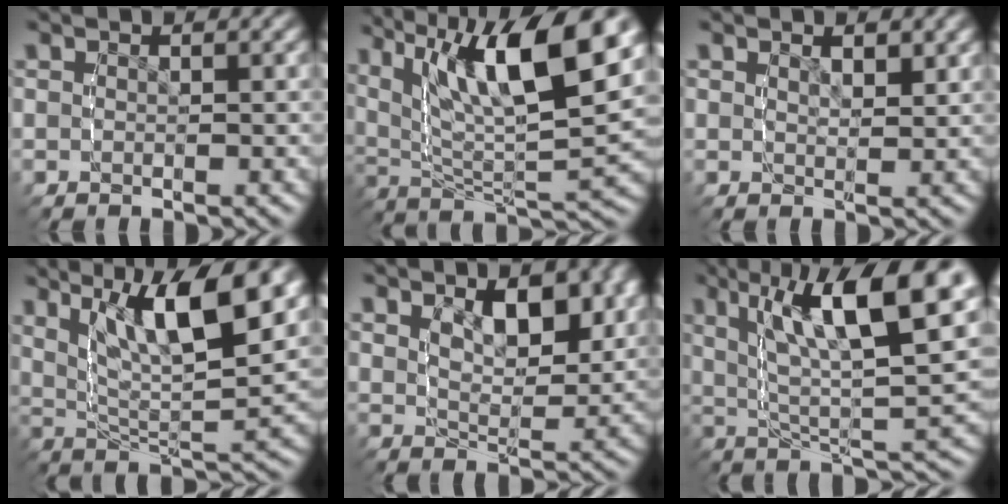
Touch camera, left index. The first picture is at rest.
{"total": 11.5, "force": [3.5, 5.6, 9.5], "torque": [-0.175, -0.001, 0.050]}
{"total": 0.8, "force": [0.6, 0.2, 0.5], "torque": [-0.007, -0.013, 0.012]}
{"total": 10.3, "force": [3.7, 5.0, 8.2], "torque": [-0.150, 0.001, 0.049]}
{"total": 4.3, "force": [2.0, 2.0, 3.3], "torque": [-0.062, -0.016, 0.032]}
{"total": 10.7, "force": [3.4, 4.2, 9.2], "torque": [-0.149, 0.005, 0.049]}